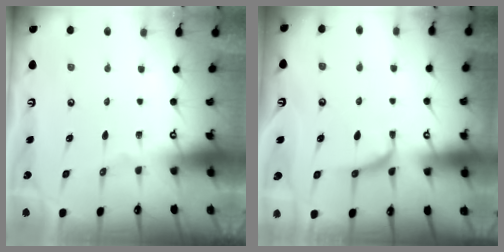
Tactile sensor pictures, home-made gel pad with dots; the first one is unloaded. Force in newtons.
{"total": 1.7, "press": 1.5, "slide": 0.9}